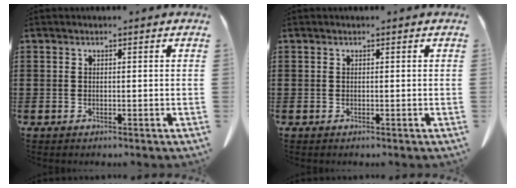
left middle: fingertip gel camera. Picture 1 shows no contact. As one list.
[{"total": 0.0}]